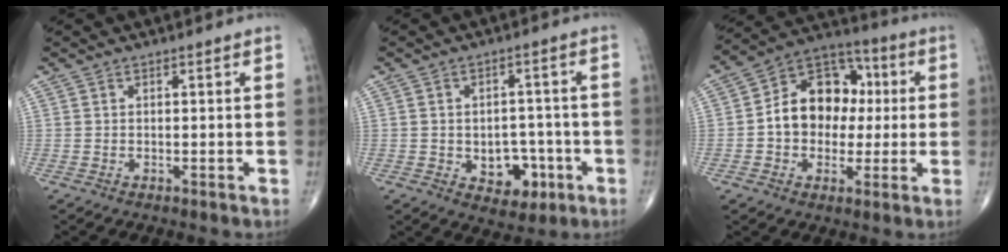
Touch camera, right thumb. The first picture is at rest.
{"total": 8.1, "force": [-2.5, 5.9, 5.0], "torque": [-0.028, 0.022, -0.023]}
{"total": 14.9, "force": [0.5, 11.5, 9.5], "torque": [-0.105, 0.032, -0.002]}